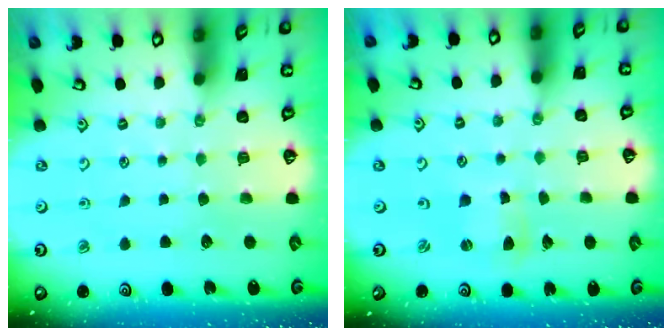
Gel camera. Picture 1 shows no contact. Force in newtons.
{"total": 2.3, "press": 2.3, "slide": 0.3}